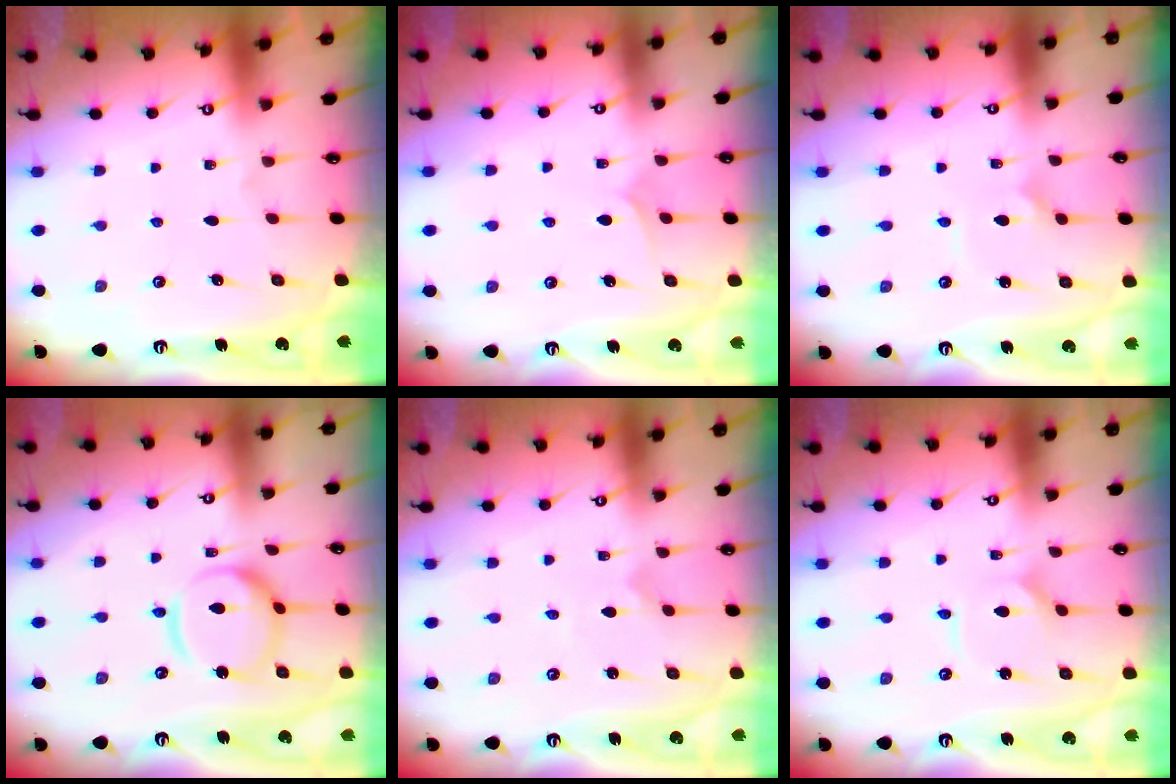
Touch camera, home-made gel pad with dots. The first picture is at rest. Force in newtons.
{"total": 4.0, "press": 4.0, "slide": 0.4}
{"total": 2.4, "press": 2.4, "slide": 0.2}
{"total": 12.7, "press": 12.6, "slide": 1.3}
{"total": 0.0}
{"total": 2.4, "press": 2.4, "slide": 0.2}